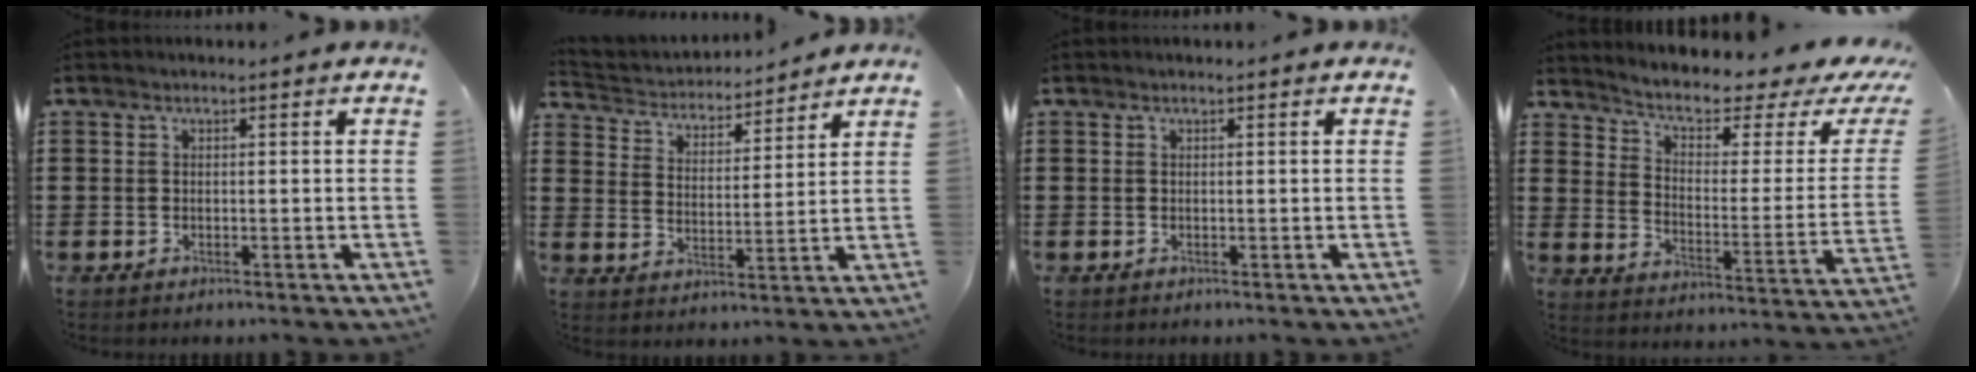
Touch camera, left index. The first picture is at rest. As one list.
[{"total": 3.5, "force": [3.4, 0.6, -0.2], "torque": [-0.021, -0.027, 0.053]}, {"total": 0.0}, {"total": 4.6, "force": [2.9, 1.4, 3.2], "torque": [-0.071, -0.024, 0.040]}]